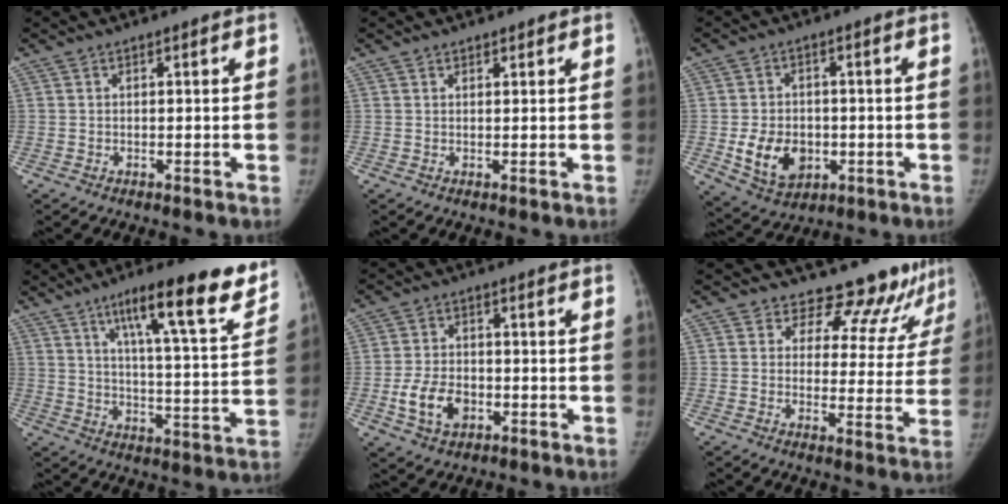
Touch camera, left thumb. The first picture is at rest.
{"total": 0.9, "force": [0.7, 0.5, 0.0], "torque": [0.008, -0.006, 0.009]}
{"total": 9.7, "force": [-2.0, 7.4, 5.9], "torque": [-0.075, 0.001, -0.020]}
{"total": 19.2, "force": [12.7, 3.3, 14.0], "torque": [-0.174, -0.053, 0.185]}
{"total": 7.8, "force": [-2.5, 5.4, 5.1], "torque": [-0.086, 0.010, -0.042]}
{"total": 12.0, "force": [11.1, 4.3, 1.6], "torque": [0.029, -0.082, 0.125]}